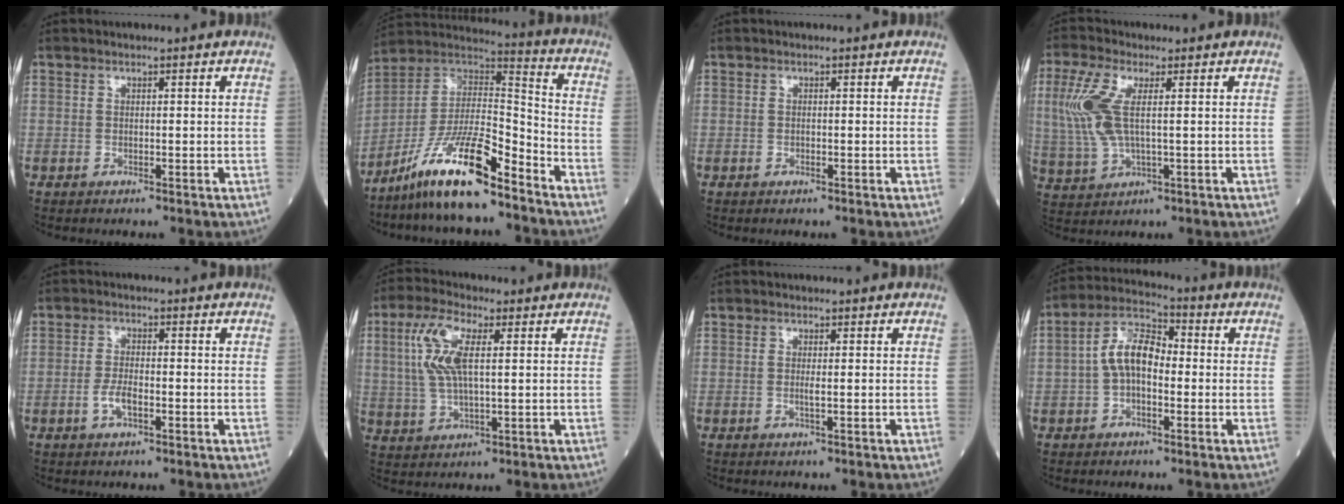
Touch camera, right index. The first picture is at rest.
{"total": 15.4, "force": [-11.0, 2.0, 10.6], "torque": [-0.197, 0.011, -0.196]}
{"total": 0.5, "force": [-0.2, 0.3, 0.4], "torque": [-0.009, 0.000, -0.004]}
{"total": 8.3, "force": [1.3, 2.9, 7.6], "torque": [-0.203, 0.004, 0.028]}
{"total": 3.4, "force": [-1.3, 1.1, 2.9], "torque": [-0.060, 0.001, -0.026]}
{"total": 8.6, "force": [2.0, 2.6, 8.0], "torque": [-0.184, 0.012, 0.042]}
{"total": 1.1, "force": [-0.2, -0.1, 1.0], "torque": [-0.024, -0.003, -0.005]}
{"total": 7.8, "force": [-0.6, 4.0, 6.7], "torque": [-0.137, 0.031, -0.018]}